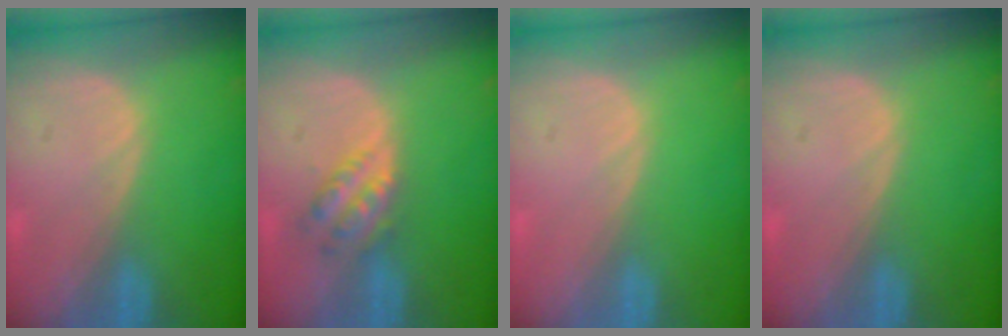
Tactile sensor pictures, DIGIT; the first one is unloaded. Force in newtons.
{"total": 4.6, "press": 4.1, "slide": 2.2}
{"total": 0.0}
{"total": 0.0}